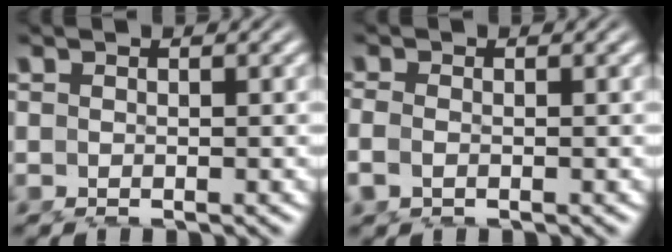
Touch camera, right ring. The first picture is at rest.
{"total": 1.6, "force": [-0.3, 0.8, 1.4], "torque": [-0.036, -0.004, -0.002]}